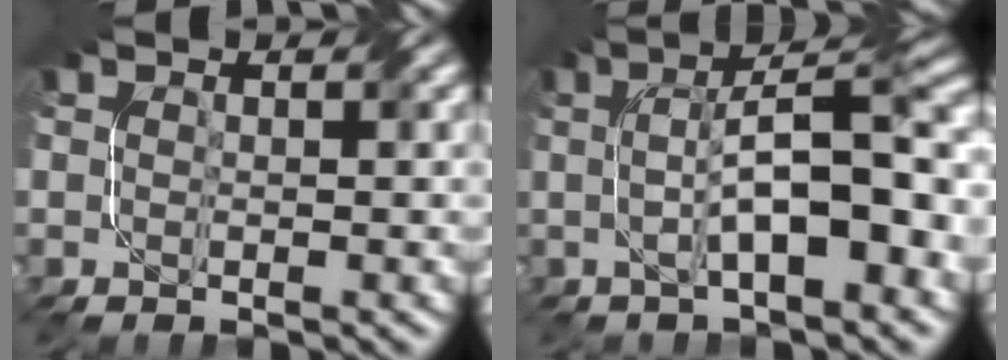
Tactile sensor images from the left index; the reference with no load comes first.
{"total": 8.9, "force": [-0.2, 2.6, 8.5], "torque": [-0.120, 0.014, -0.004]}